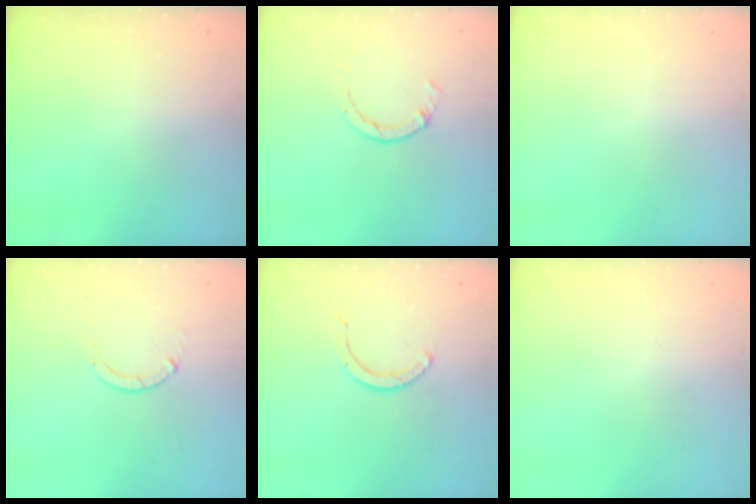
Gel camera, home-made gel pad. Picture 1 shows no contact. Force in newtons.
{"total": 2.6, "press": 2.5, "slide": 0.3}
{"total": 0.0}
{"total": 0.0}
{"total": 4.2, "press": 4.2, "slide": 0.3}
{"total": 0.0}